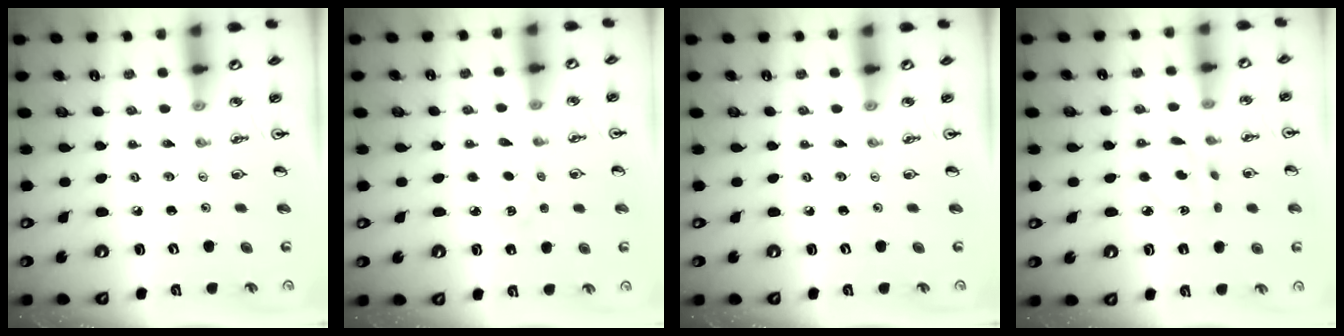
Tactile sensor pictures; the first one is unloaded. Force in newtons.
{"total": 3.5, "press": 3.4, "slide": 0.4}
{"total": 0.0}
{"total": 4.6, "press": 4.5, "slide": 0.4}